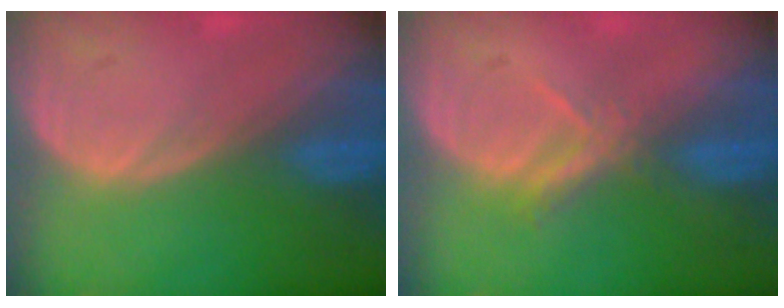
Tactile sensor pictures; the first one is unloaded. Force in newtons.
{"total": 2.6, "press": 2.5, "slide": 0.9}